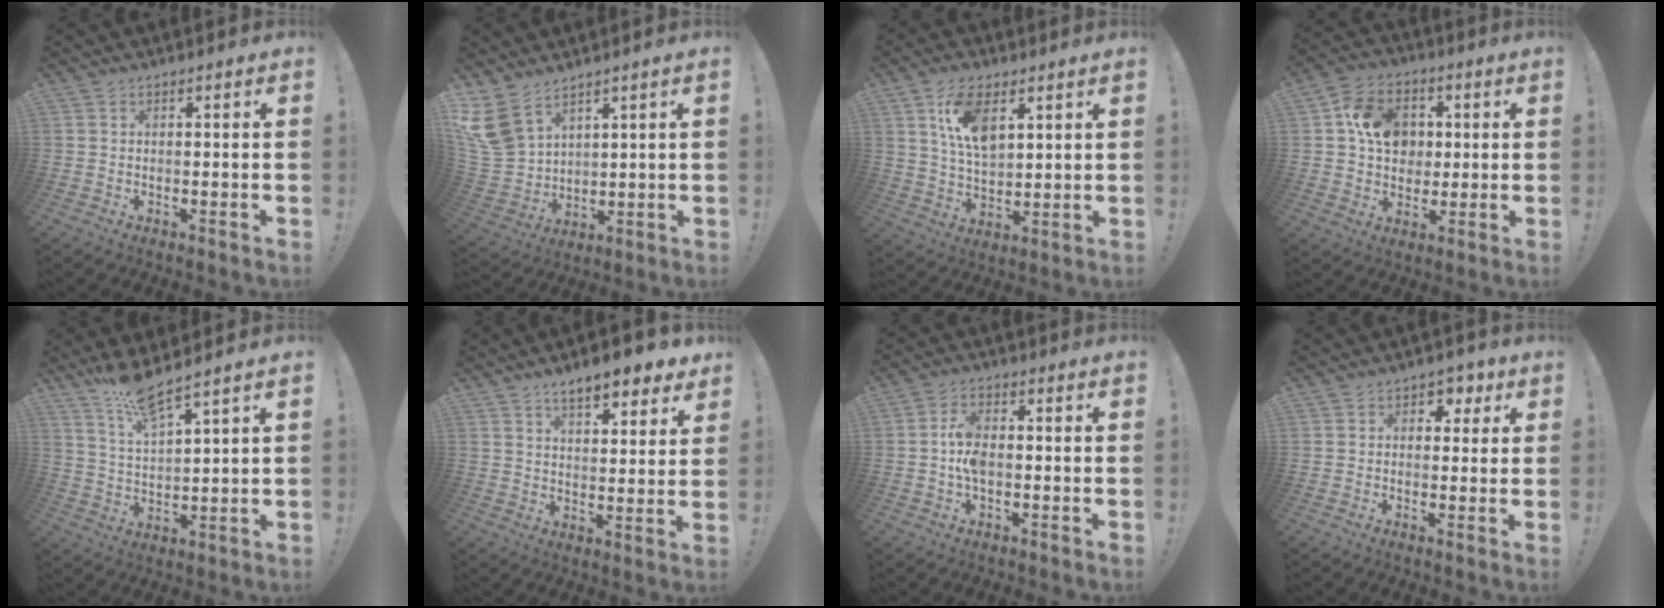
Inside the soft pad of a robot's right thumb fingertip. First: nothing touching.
{"total": 12.5, "force": [8.4, 7.1, 5.9], "torque": [-0.129, -0.056, 0.166]}
{"total": 12.2, "force": [5.9, 6.5, 8.5], "torque": [-0.144, -0.014, 0.110]}
{"total": 13.8, "force": [3.0, 11.3, 7.2], "torque": [-0.108, 0.007, 0.066]}
{"total": 9.7, "force": [8.1, 0.8, 5.3], "torque": [-0.108, -0.042, 0.142]}
{"total": 9.7, "force": [7.0, 2.9, 5.9], "torque": [-0.083, -0.047, 0.118]}
{"total": 6.9, "force": [-0.9, 3.5, 5.9], "torque": [-0.115, 0.005, -0.017]}
{"total": 4.3, "force": [1.4, 3.8, 1.6], "torque": [-0.005, -0.008, 0.020]}